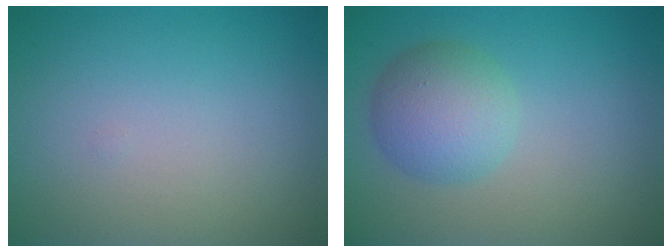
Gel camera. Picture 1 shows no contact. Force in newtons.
{"total": 4.4, "press": 4.4, "slide": 0.0}